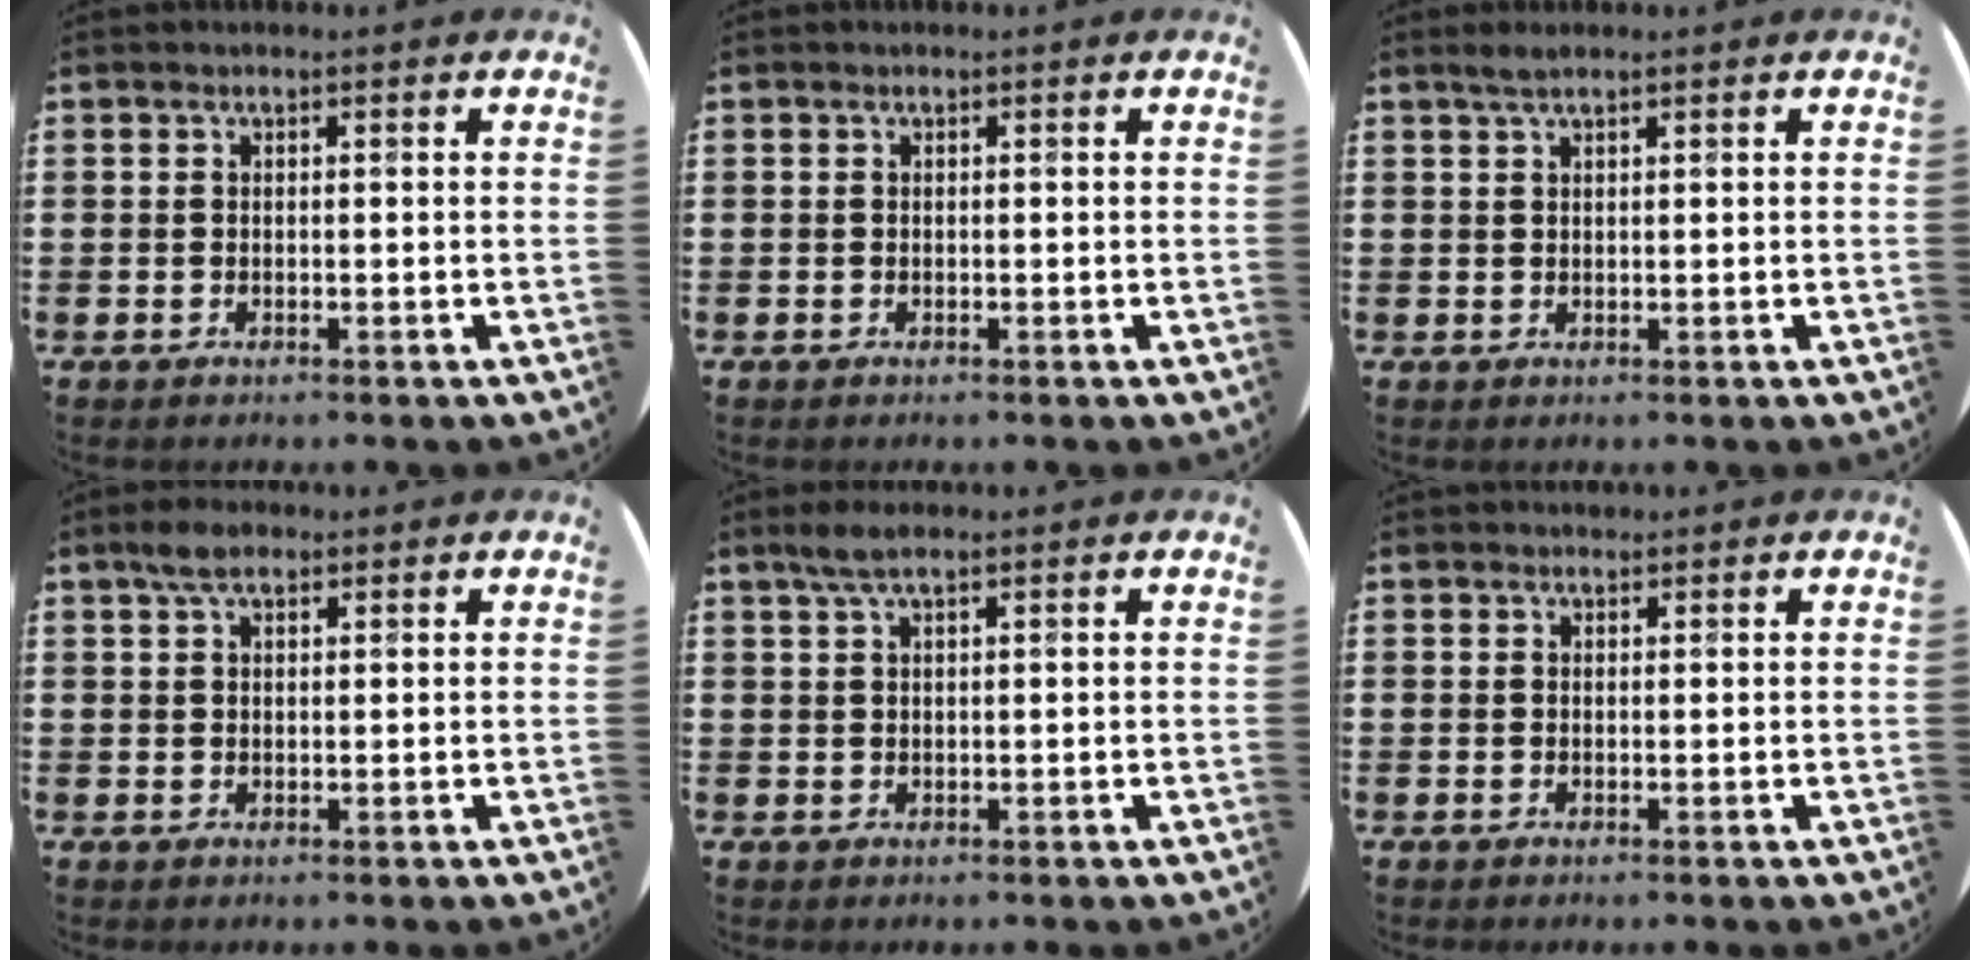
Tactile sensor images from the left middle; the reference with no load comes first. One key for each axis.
{"total": 0.0}
{"total": 1.4, "fx": 1.1, "fy": 0.1, "fz": 0.9, "tx": -0.018, "ty": 0.002, "tz": 0.019}
{"total": 3.3, "fx": 2.2, "fy": 1.5, "fz": 1.9, "tx": -0.025, "ty": 0.001, "tz": 0.037}
{"total": 2.5, "fx": 1.7, "fy": 0.4, "fz": 1.8, "tx": -0.037, "ty": 0.005, "tz": 0.030}
{"total": 0.5, "fx": 0.5, "fy": 0.2, "fz": -0.1, "tx": 0.002, "ty": 0.004, "tz": 0.009}